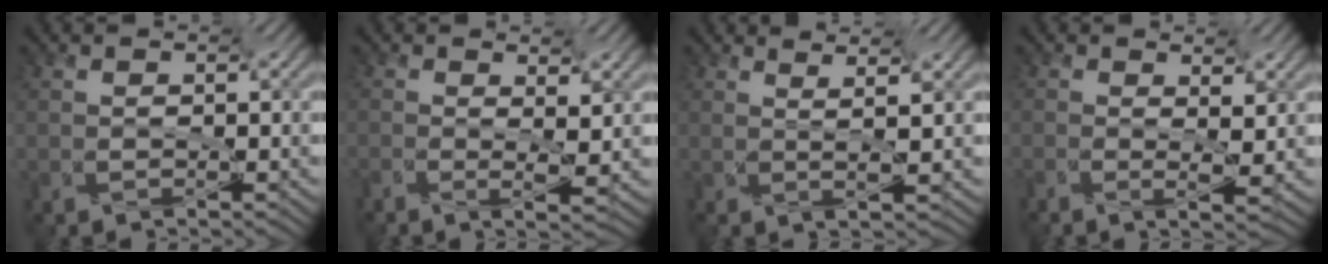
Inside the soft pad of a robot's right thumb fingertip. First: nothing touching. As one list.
[{"total": 3.3, "force": [0.1, 1.2, 3.1], "torque": [-0.060, -0.005, -0.003]}, {"total": 3.5, "force": [3.0, -1.1, 1.6], "torque": [-0.016, -0.007, 0.049]}, {"total": 2.9, "force": [0.2, 1.0, 2.7], "torque": [-0.053, -0.007, -0.002]}]